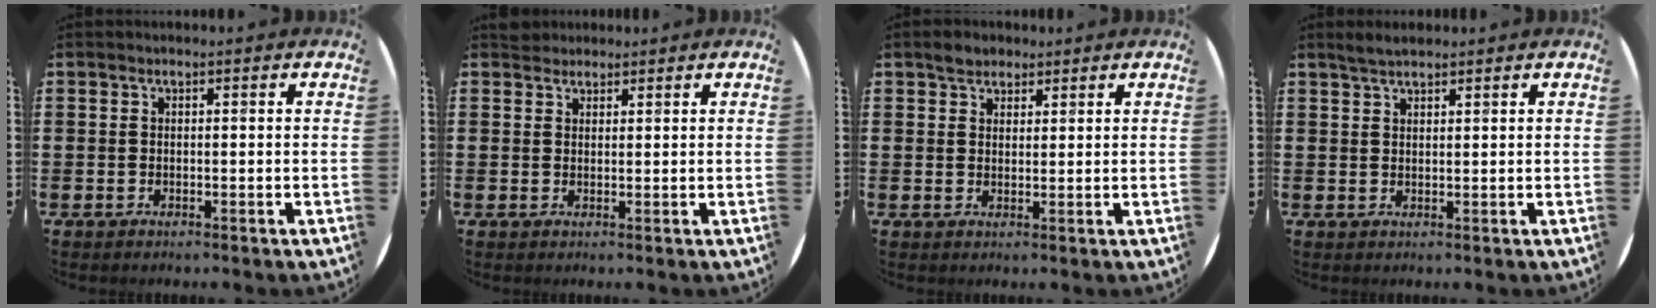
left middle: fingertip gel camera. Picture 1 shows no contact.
{"total": 1.7, "force": [1.6, 0.6, -0.1], "torque": [0.007, 0.003, 0.029]}
{"total": 2.4, "force": [2.0, 1.2, 0.3], "torque": [0.001, 0.004, 0.037]}
{"total": 2.1, "force": [1.9, 0.4, 0.8], "torque": [-0.016, 0.005, 0.035]}